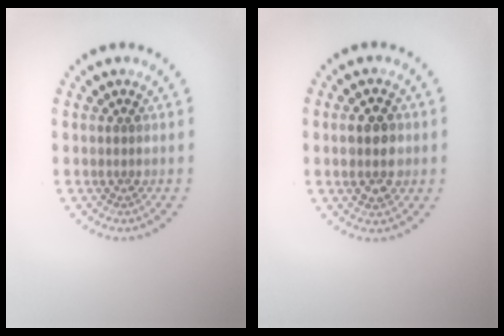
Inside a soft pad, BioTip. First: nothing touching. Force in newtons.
{"total": 3.8, "press": 3.8, "slide": 0.2}